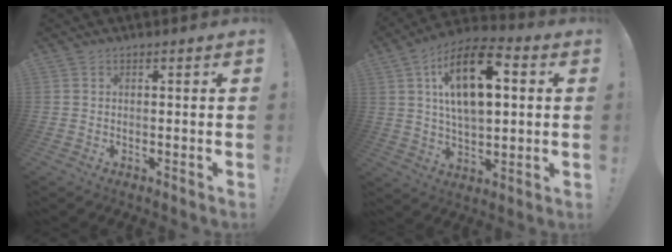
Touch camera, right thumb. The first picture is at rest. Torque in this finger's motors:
{"motor_torque": [1.63, 3.38, 0.91, 0.73, 0.12]}